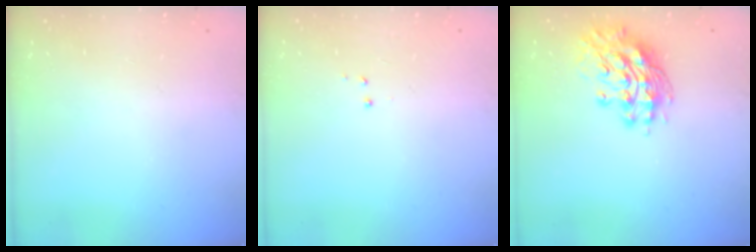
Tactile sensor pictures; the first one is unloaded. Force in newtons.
{"total": 2.9, "press": 2.8, "slide": 0.6}
{"total": 13.6, "press": 13.5, "slide": 1.1}